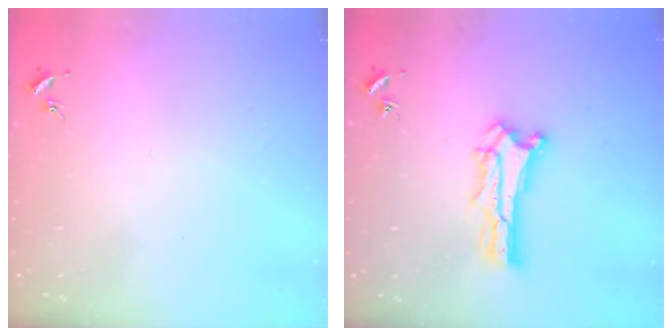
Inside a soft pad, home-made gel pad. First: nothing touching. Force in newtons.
{"total": 1.4, "press": 1.4, "slide": 0.2}